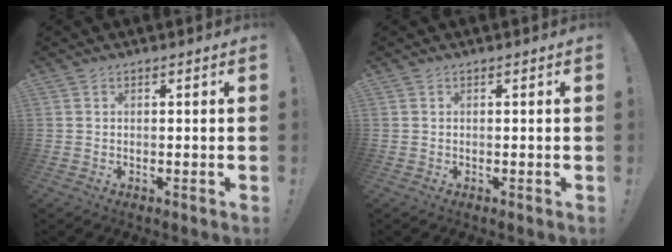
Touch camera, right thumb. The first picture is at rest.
{"total": 0.0}